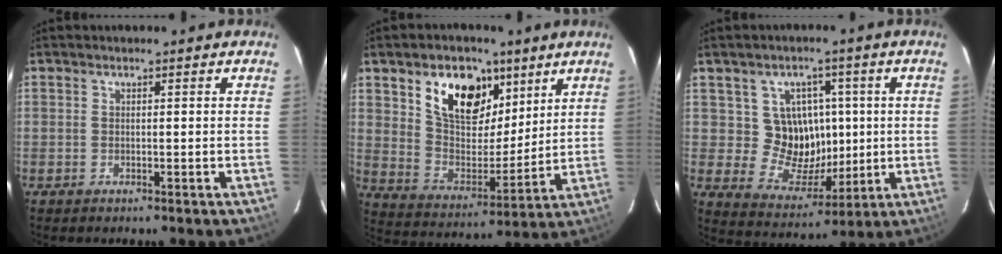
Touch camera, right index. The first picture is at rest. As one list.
[{"total": 16.5, "force": [8.7, 9.5, 10.3], "torque": [-0.183, 0.015, 0.163]}, {"total": 10.5, "force": [1.4, 9.7, 3.8], "torque": [-0.075, 0.007, 0.036]}]